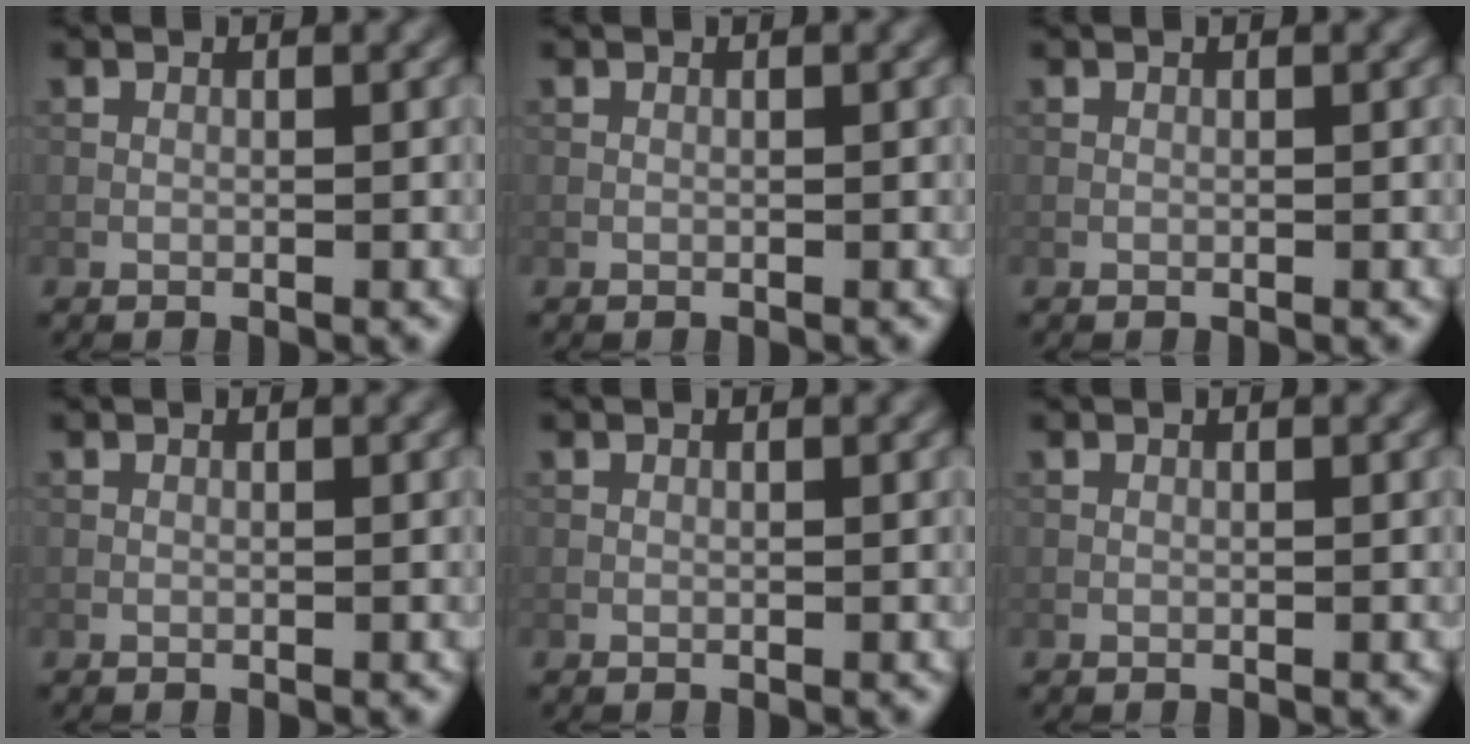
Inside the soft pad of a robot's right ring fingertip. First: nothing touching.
{"total": 0.0}
{"total": 0.0}
{"total": 0.0}
{"total": 0.0}
{"total": 0.0}